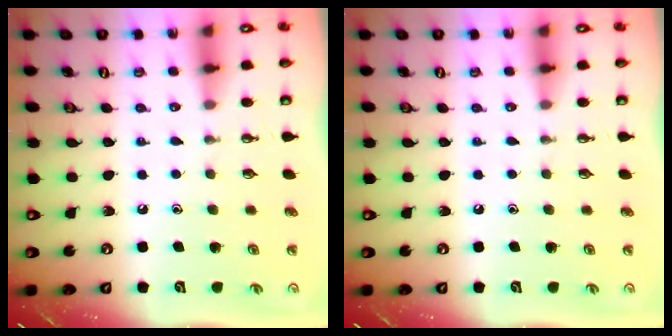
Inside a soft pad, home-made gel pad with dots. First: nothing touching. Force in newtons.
{"total": 0.0}